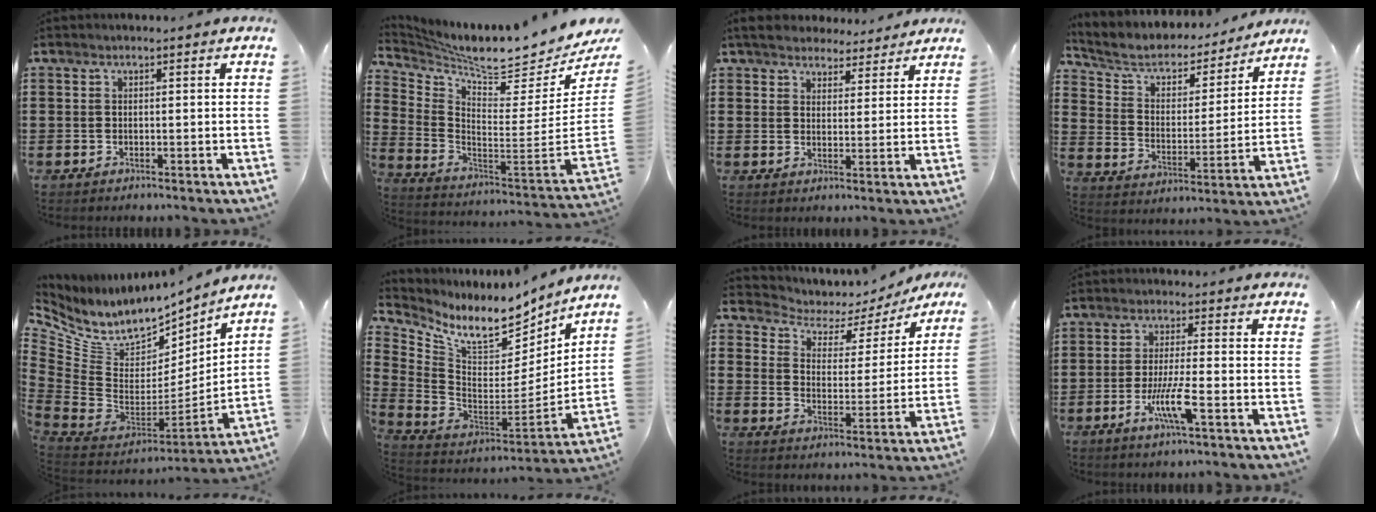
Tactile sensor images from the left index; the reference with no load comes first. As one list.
[{"total": 7.2, "force": [6.8, -0.2, 2.4], "torque": [-0.074, -0.078, 0.106]}, {"total": 4.3, "force": [4.1, 1.2, 0.6], "torque": [-0.028, -0.012, 0.074]}, {"total": 5.4, "force": [4.4, 2.6, 1.8], "torque": [-0.064, -0.029, 0.069]}, {"total": 8.4, "force": [6.0, 4.4, 3.9], "torque": [-0.123, -0.057, 0.104]}, {"total": 9.2, "force": [7.2, 3.4, 4.6], "torque": [-0.111, -0.055, 0.123]}, {"total": 3.7, "force": [3.0, 2.0, 0.7], "torque": [-0.042, -0.022, 0.043]}, {"total": 6.5, "force": [-2.8, 0.5, 5.8], "torque": [-0.115, -0.012, -0.053]}]